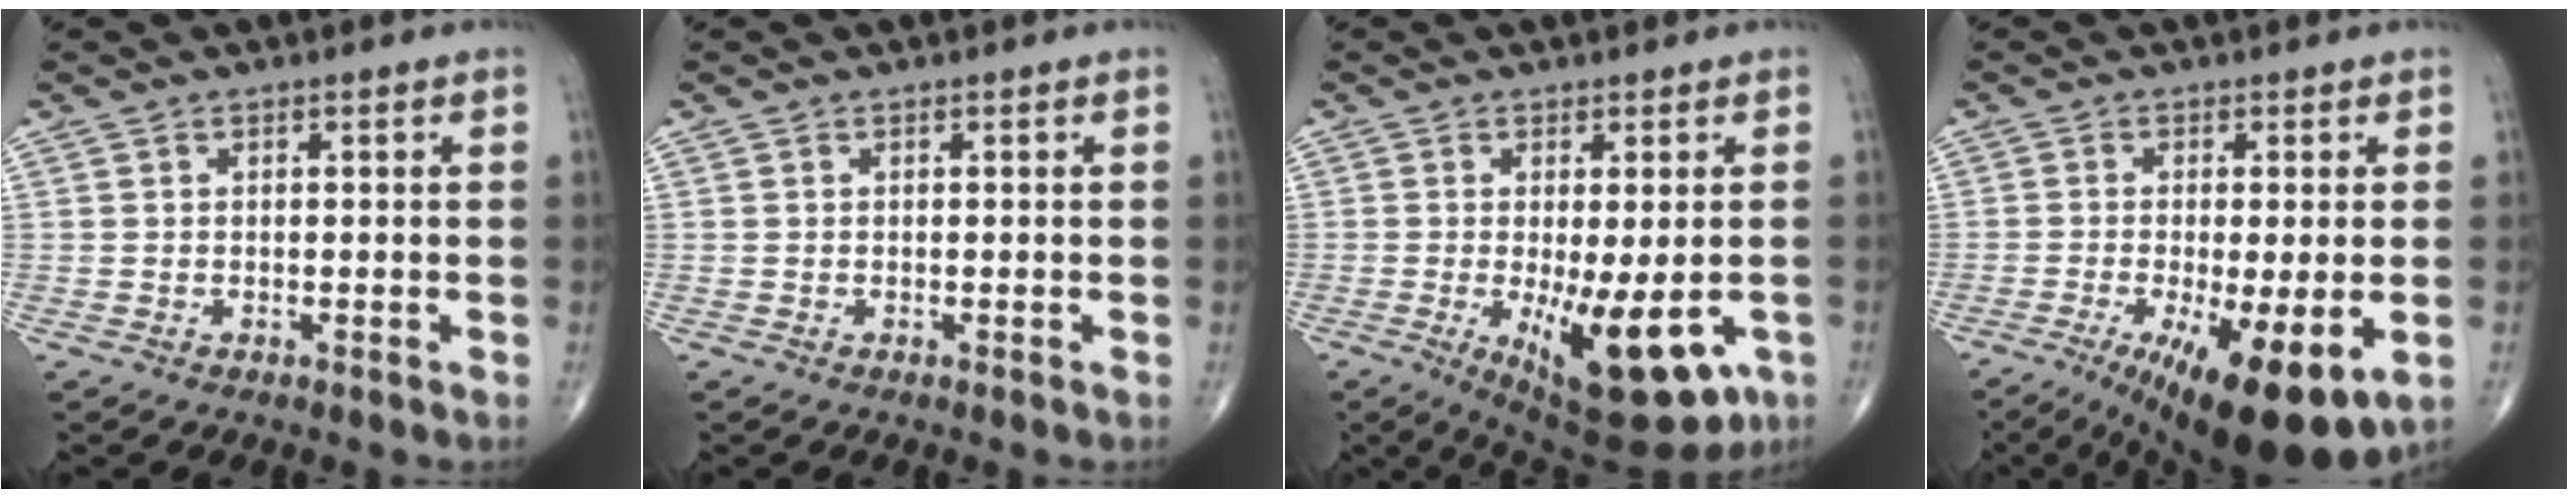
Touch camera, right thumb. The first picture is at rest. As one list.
[{"total": 0.0}, {"total": 15.1, "force": [-4.6, 5.6, 13.2], "torque": [-0.171, -0.020, -0.049]}, {"total": 15.4, "force": [-5.8, 4.5, 13.6], "torque": [-0.192, -0.023, -0.079]}]